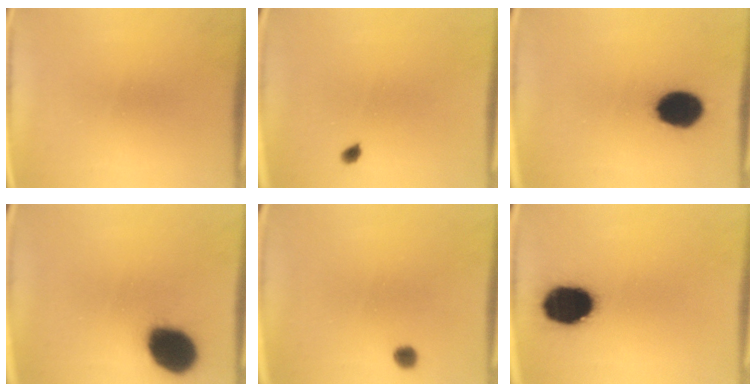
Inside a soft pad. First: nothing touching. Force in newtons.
{"total": 1.1}
{"total": 12.1}
{"total": 16.4}
{"total": 1.8}
{"total": 15.9}